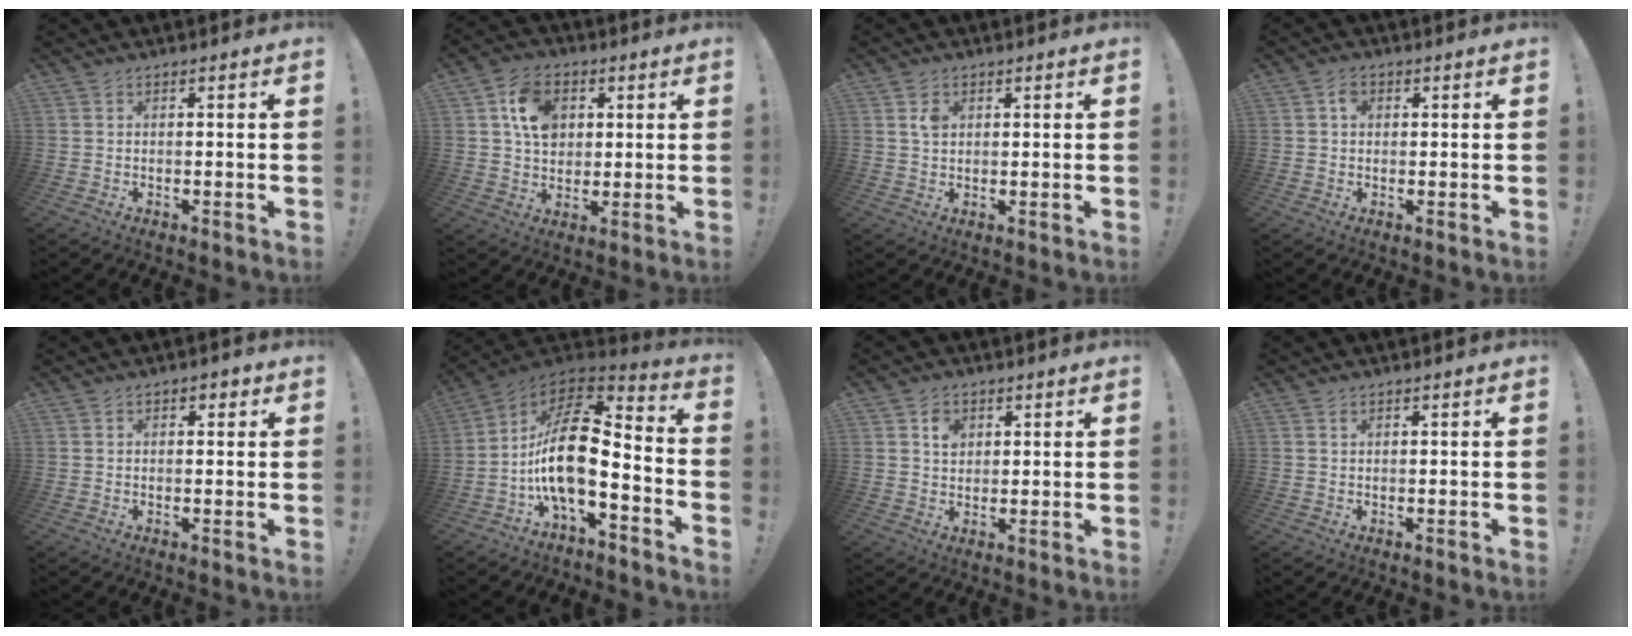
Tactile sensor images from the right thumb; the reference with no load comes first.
{"total": 11.6, "force": [3.6, 9.0, 6.2], "torque": [-0.092, 0.001, 0.072]}
{"total": 2.9, "force": [1.3, 2.0, 1.5], "torque": [-0.013, -0.005, 0.020]}
{"total": 2.8, "force": [0.6, 2.3, 1.5], "torque": [-0.013, 0.000, 0.005]}
{"total": 1.3, "force": [0.2, 1.1, 0.7], "torque": [-0.005, 0.002, 0.000]}
{"total": 16.6, "force": [-2.2, 6.5, 15.1], "torque": [-0.291, 0.008, -0.042]}
{"total": 4.3, "force": [1.7, 3.5, 1.8], "torque": [-0.018, -0.006, 0.028]}
{"total": 0.6, "force": [0.4, 0.3, 0.3], "torque": [-0.003, -0.001, 0.006]}